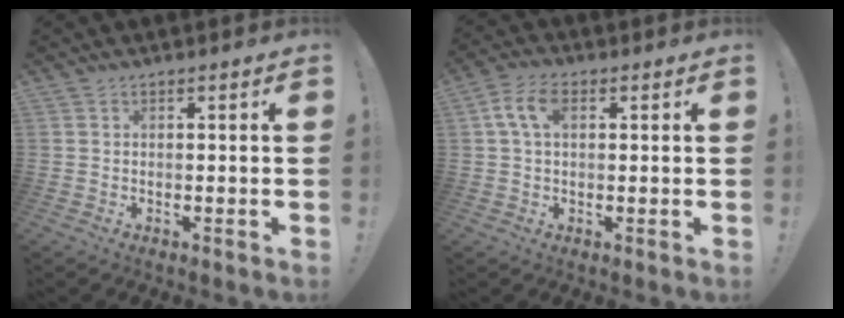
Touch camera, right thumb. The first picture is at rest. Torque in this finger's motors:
{"motor_torque": [0.32, 0.32, 0.27, -0.25, 0.00]}